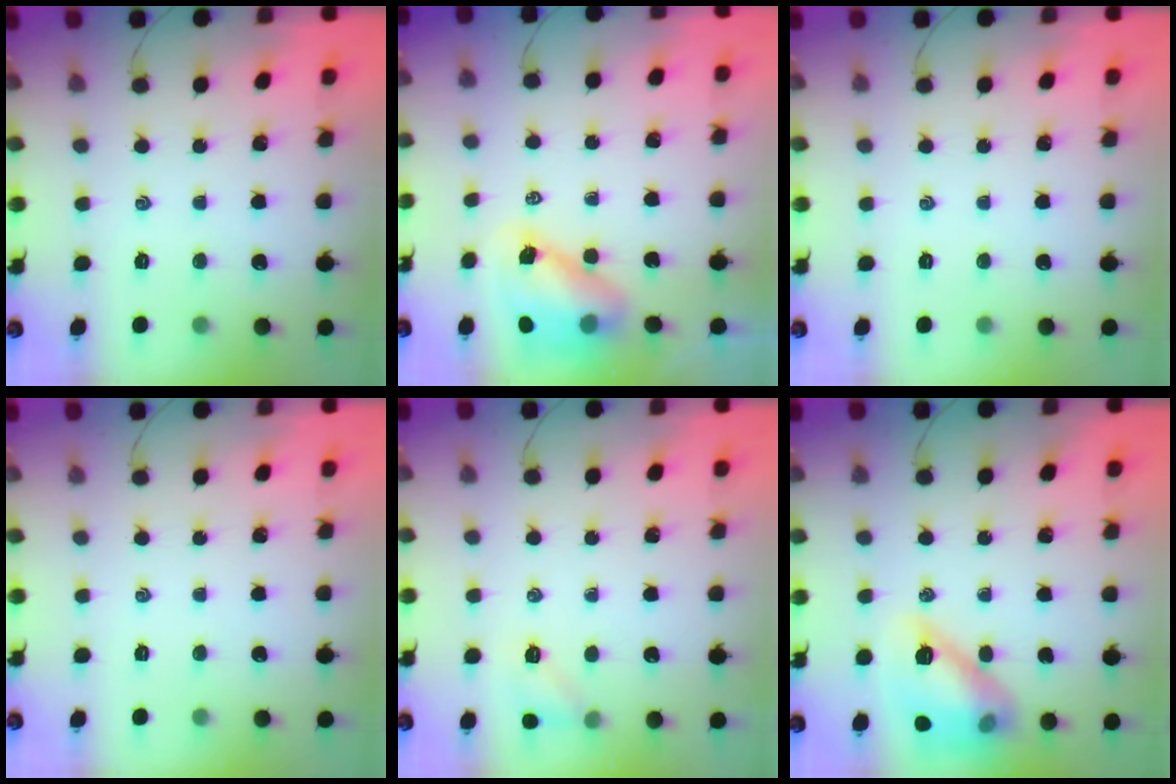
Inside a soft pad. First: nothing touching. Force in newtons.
{"total": 9.2, "press": 9.0, "slide": 1.6}
{"total": 0.0}
{"total": 0.0}
{"total": 7.5, "press": 7.4, "slide": 1.2}
{"total": 15.7, "press": 15.7, "slide": 1.3}